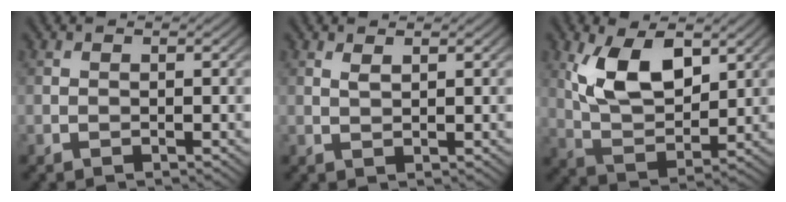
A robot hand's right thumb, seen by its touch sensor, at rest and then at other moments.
{"total": 1.1, "force": [0.8, 0.1, 0.7], "torque": [-0.022, 0.001, 0.018]}
{"total": 9.7, "force": [3.9, 4.9, 7.4], "torque": [-0.152, -0.001, 0.075]}